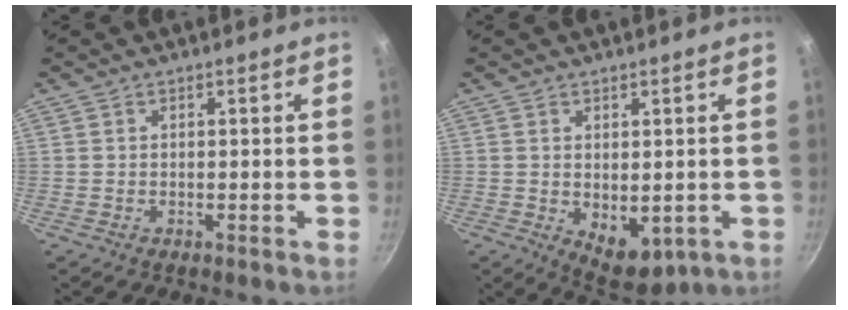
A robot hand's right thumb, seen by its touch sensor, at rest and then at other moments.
{"total": 6.7, "force": [-0.7, 4.1, 5.3], "torque": [-0.059, -0.015, 0.006]}